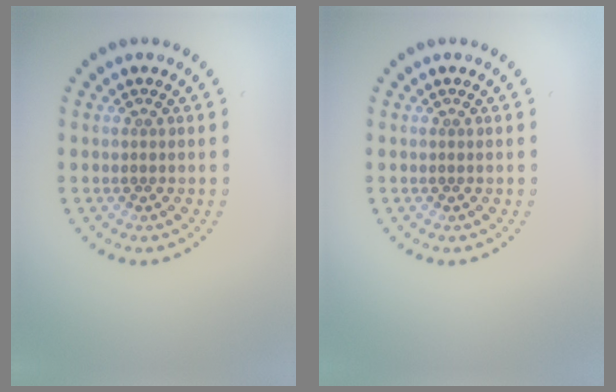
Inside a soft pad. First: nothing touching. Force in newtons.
{"total": 0.0}